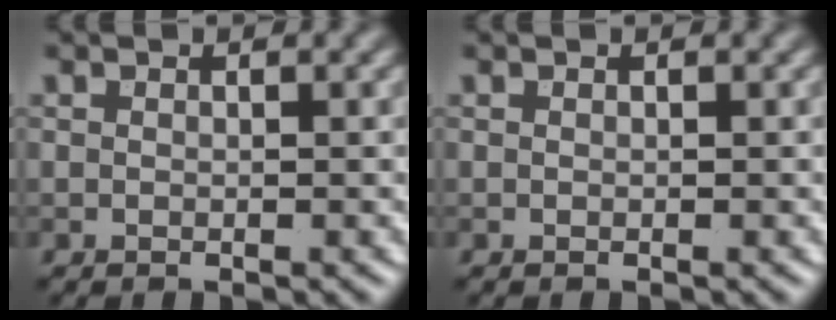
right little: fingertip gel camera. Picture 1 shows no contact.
{"total": 0.0}